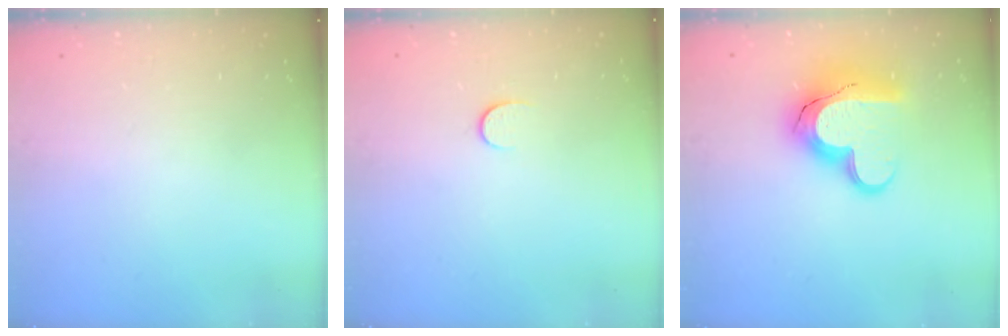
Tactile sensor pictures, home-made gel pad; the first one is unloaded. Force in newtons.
{"total": 4.4, "press": 4.3, "slide": 0.7}
{"total": 16.9, "press": 16.9, "slide": 1.3}